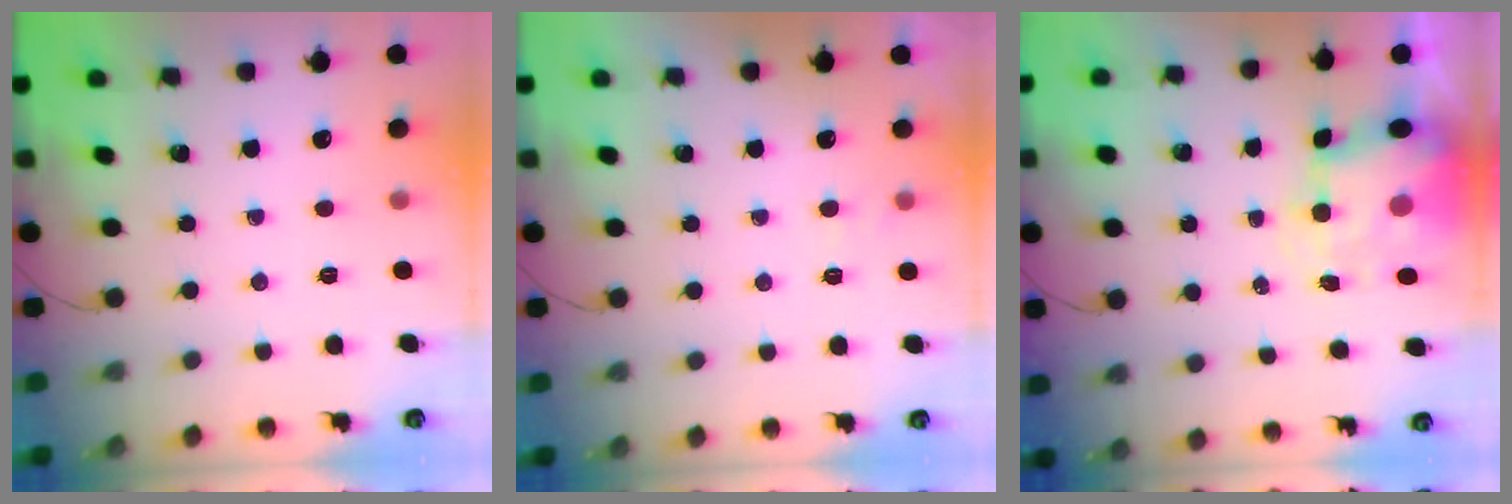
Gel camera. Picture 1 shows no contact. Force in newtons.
{"total": 2.3, "press": 2.0, "slide": 1.2}
{"total": 7.8, "press": 7.6, "slide": 1.7}